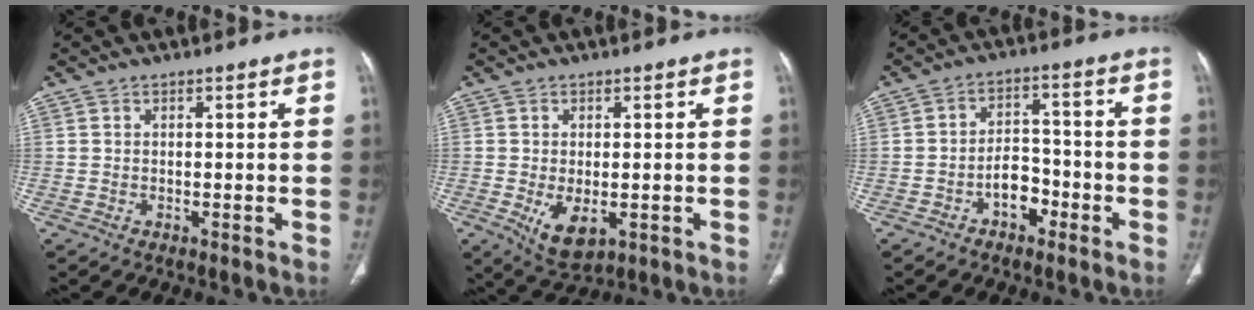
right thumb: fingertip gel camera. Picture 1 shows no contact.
{"total": 6.3, "force": [-1.5, 3.4, 5.1], "torque": [-0.089, -0.011, -0.013]}
{"total": 6.1, "force": [-3.0, 4.0, 3.5], "torque": [-0.033, 0.036, -0.055]}